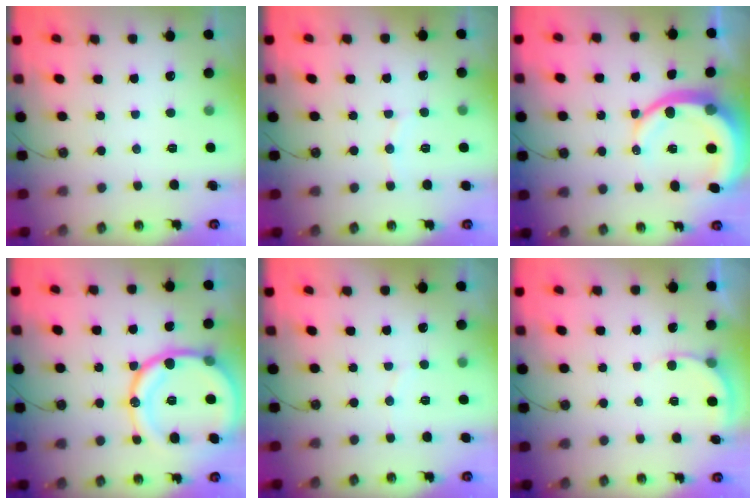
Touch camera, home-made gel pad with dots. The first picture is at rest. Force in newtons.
{"total": 4.5, "press": 4.1, "slide": 1.7}
{"total": 12.9, "press": 12.8, "slide": 1.6}
{"total": 19.9, "press": 19.8, "slide": 2.3}
{"total": 2.2, "press": 2.0, "slide": 0.9}
{"total": 3.1, "press": 3.1, "slide": 0.3}